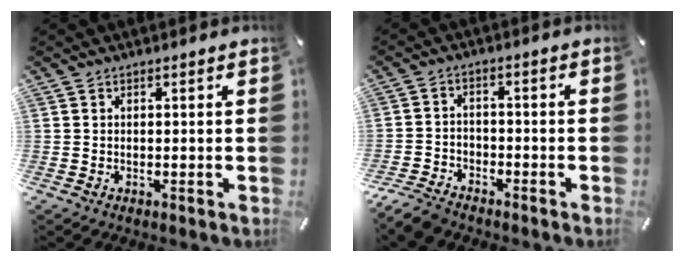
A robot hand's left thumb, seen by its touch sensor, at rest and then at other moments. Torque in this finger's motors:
{"motor_torque": [-0.29, 0.40, 0.66, 0.69, 0.02]}